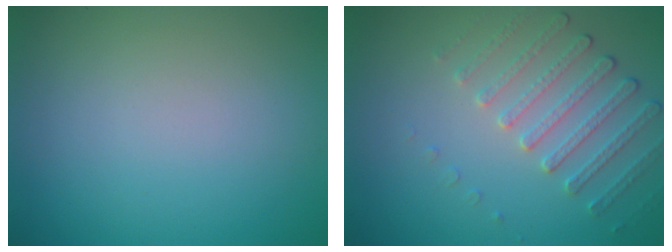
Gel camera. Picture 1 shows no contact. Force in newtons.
{"total": 2.5, "press": 2.2, "slide": 1.3}